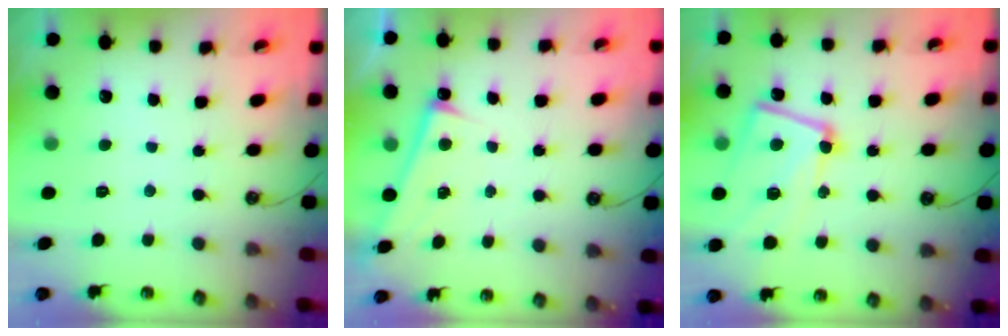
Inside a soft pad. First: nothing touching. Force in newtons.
{"total": 4.2, "press": 4.2, "slide": 0.4}
{"total": 12.1, "press": 11.9, "slide": 2.2}